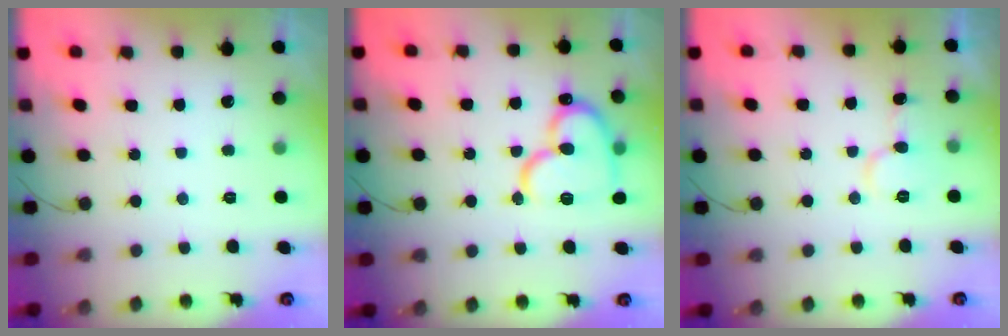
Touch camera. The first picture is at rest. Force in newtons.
{"total": 17.3, "press": 17.1, "slide": 2.2}
{"total": 8.5, "press": 8.5, "slide": 0.7}